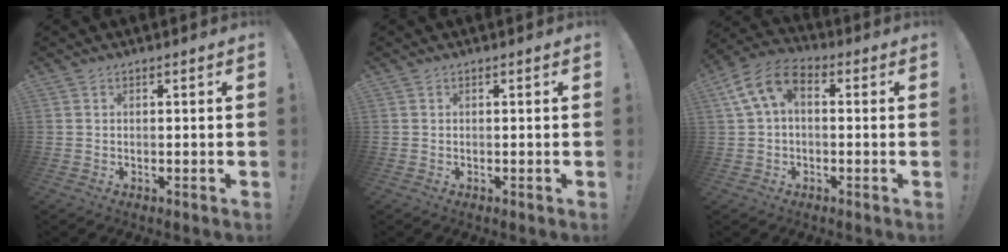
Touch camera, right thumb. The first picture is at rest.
{"total": 0.0}
{"total": 9.6, "force": [2.1, 5.9, 7.3], "torque": [-0.144, 0.000, 0.045]}